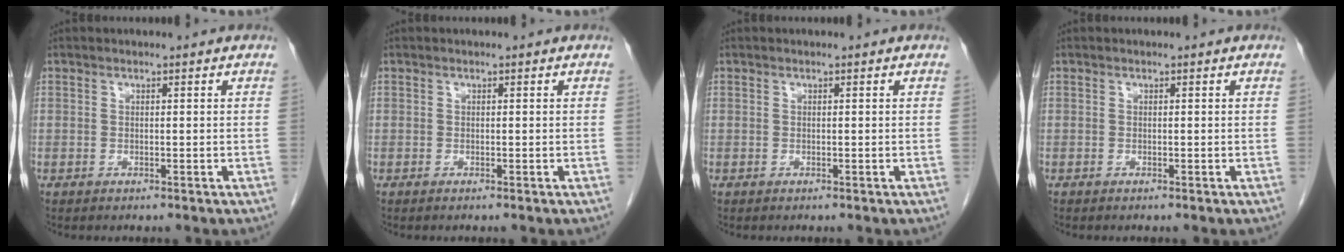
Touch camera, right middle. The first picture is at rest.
{"total": 0.0}
{"total": 0.0}
{"total": 0.0}